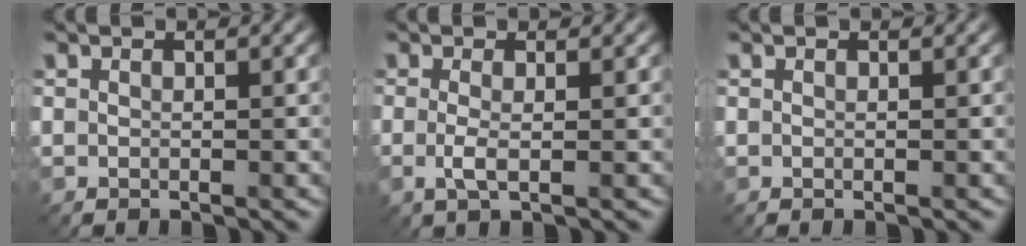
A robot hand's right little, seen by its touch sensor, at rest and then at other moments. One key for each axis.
{"total": 1.8, "fx": -0.2, "fy": 0.4, "fz": 1.7, "tx": -0.038, "ty": -0.004, "tz": -0.007}
{"total": 0.0}